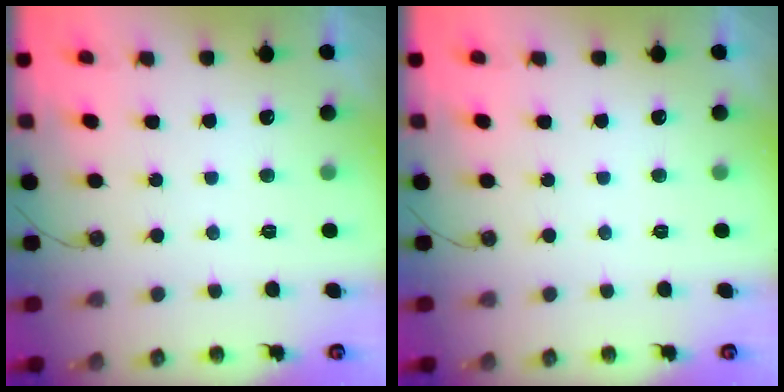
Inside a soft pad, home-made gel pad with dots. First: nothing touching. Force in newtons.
{"total": 0.0}